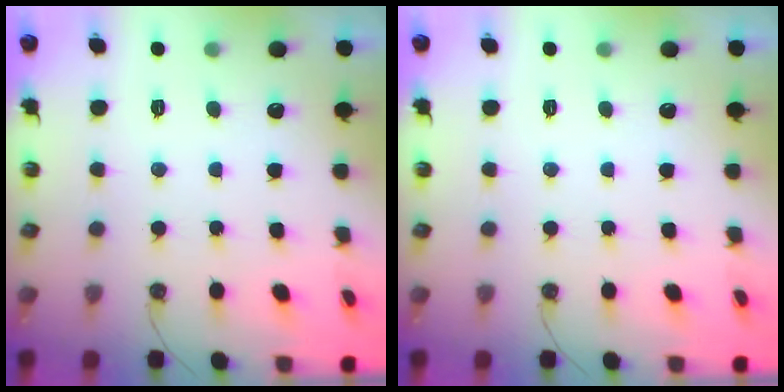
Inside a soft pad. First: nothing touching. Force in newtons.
{"total": 0.0}